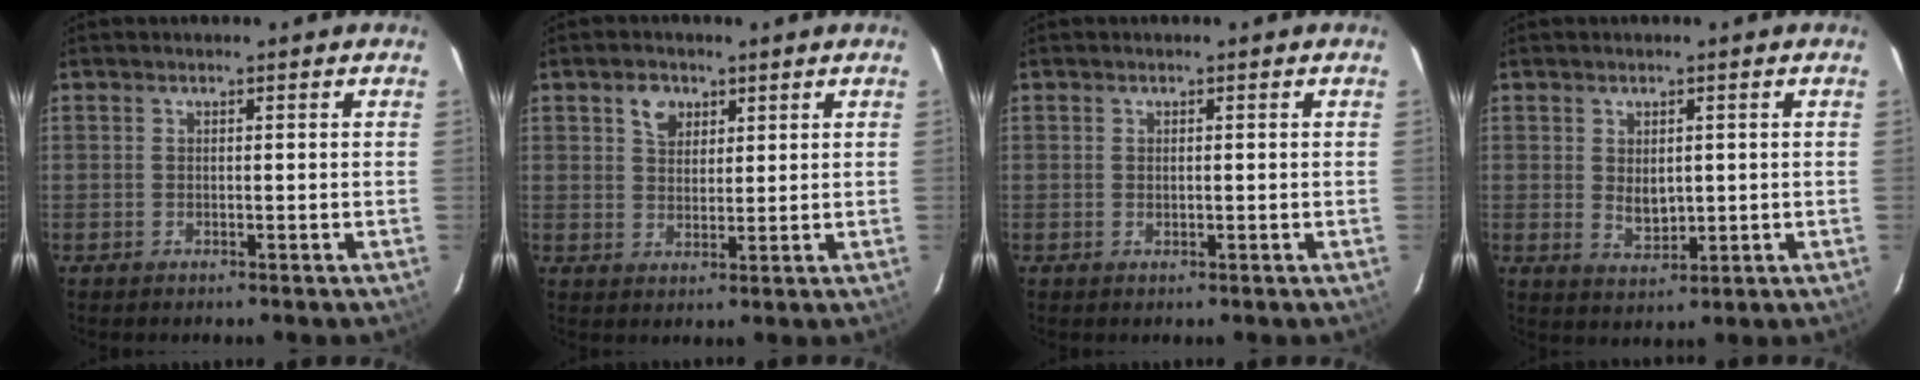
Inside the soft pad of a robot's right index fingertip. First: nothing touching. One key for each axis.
{"total": 4.3, "fx": 2.2, "fy": 3.1, "fz": 1.9, "tx": -0.023, "ty": 0.010, "tz": 0.043}
{"total": 0.7, "fx": 0.1, "fy": 0.3, "fz": 0.6, "tx": -0.008, "ty": 0.000, "tz": 0.002}
{"total": 4.3, "fx": 0.4, "fy": 2.8, "fz": 3.2, "tx": -0.051, "ty": -0.006, "tz": 0.015}